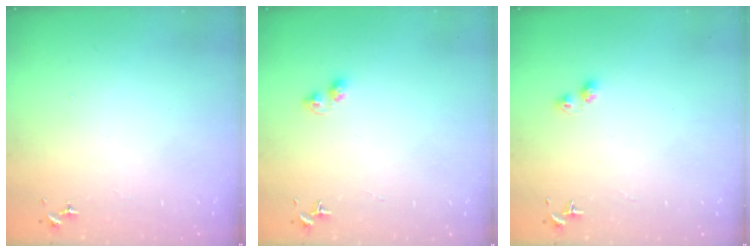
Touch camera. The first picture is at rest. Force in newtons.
{"total": 3.5, "press": 3.4, "slide": 0.4}
{"total": 3.4, "press": 3.4, "slide": 0.1}